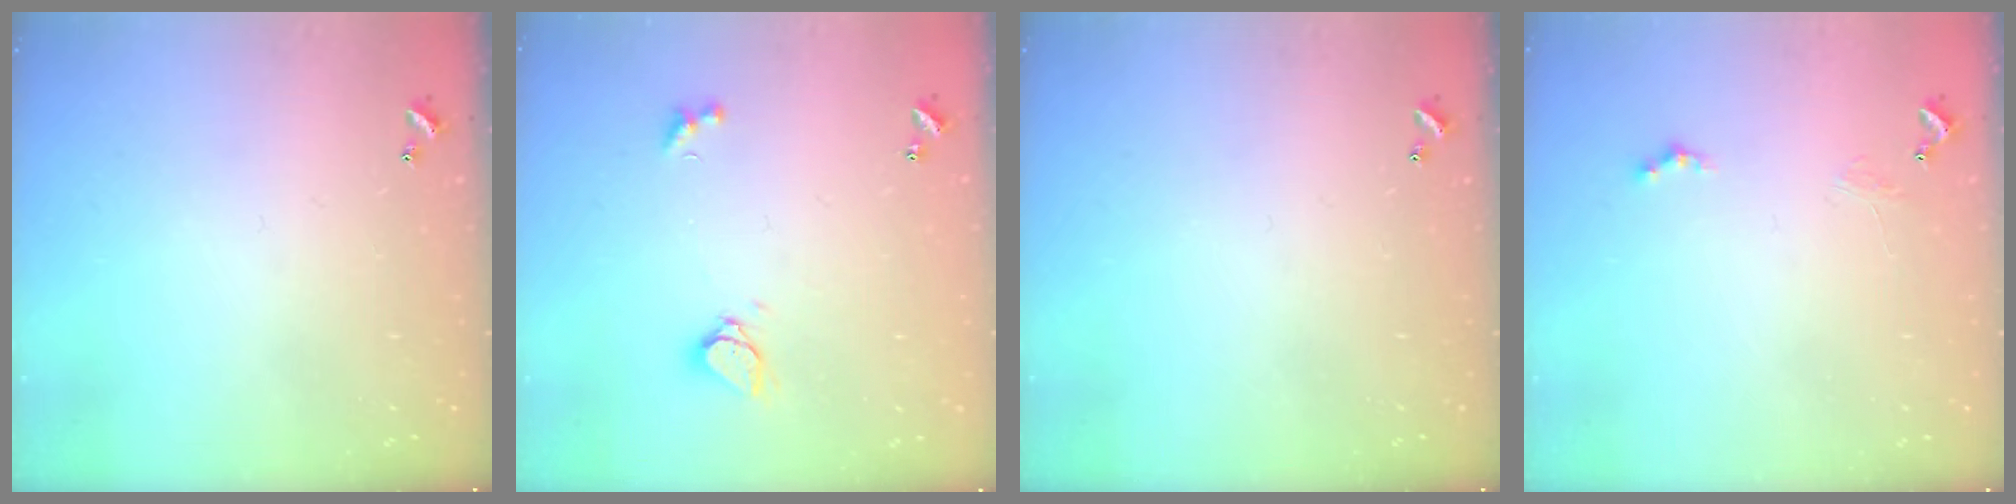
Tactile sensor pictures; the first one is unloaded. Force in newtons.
{"total": 2.1, "press": 2.1, "slide": 0.6}
{"total": 0.0}
{"total": 0.0}